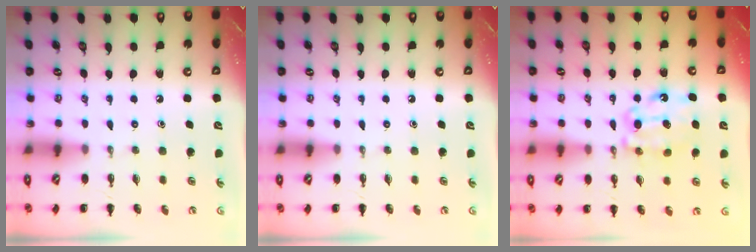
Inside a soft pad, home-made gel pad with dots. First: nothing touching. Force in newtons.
{"total": 0.0}
{"total": 9.6, "press": 9.6, "slide": 0.7}